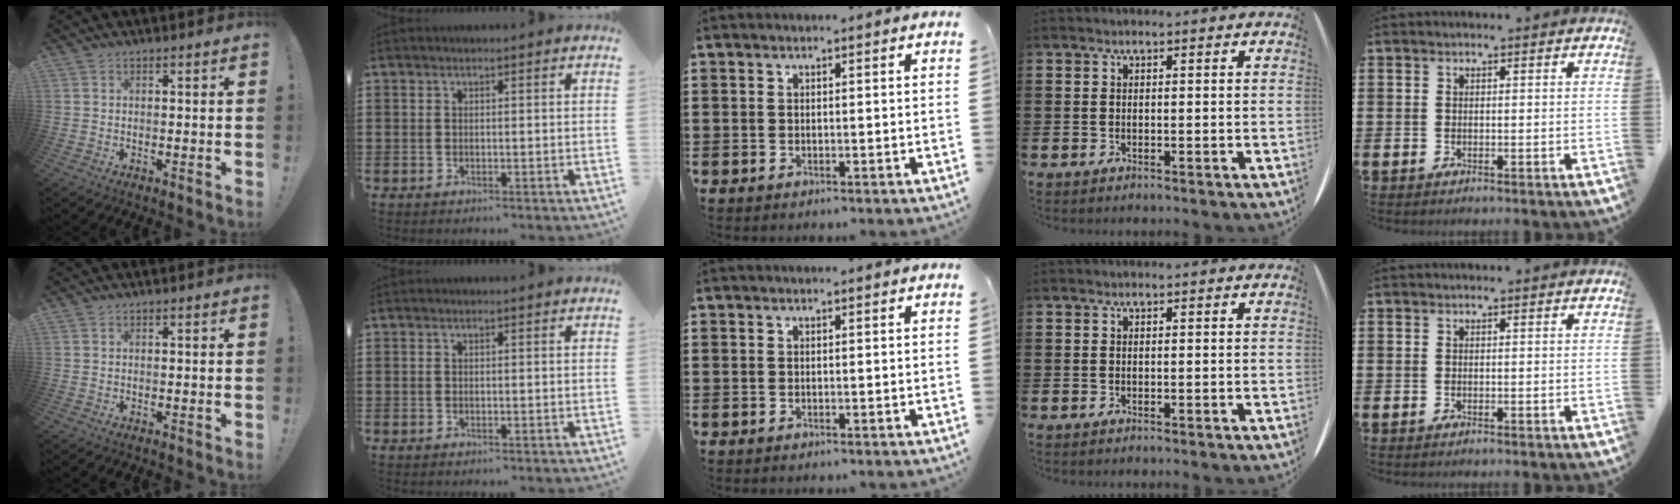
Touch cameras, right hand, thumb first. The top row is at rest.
{}